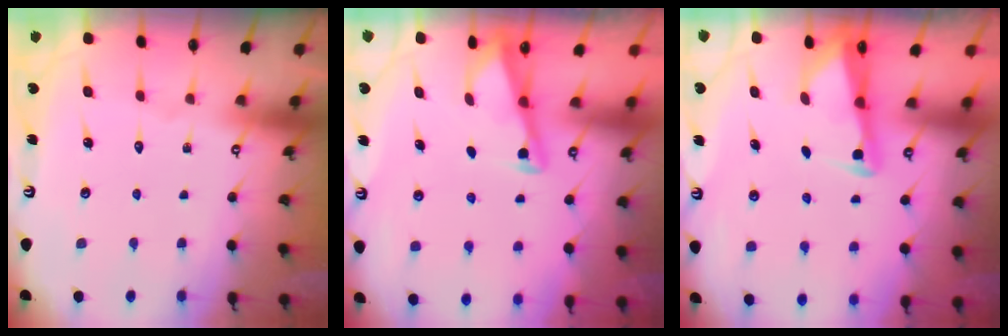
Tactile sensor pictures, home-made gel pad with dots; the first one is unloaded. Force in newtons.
{"total": 2.9, "press": 2.9, "slide": 0.3}
{"total": 2.5, "press": 2.5, "slide": 0.3}